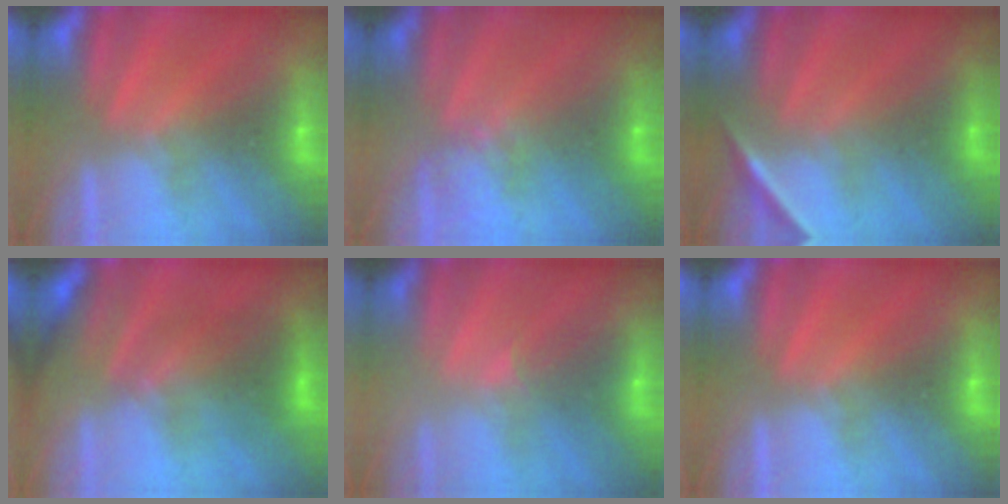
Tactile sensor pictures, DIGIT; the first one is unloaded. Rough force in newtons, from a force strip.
{"total": 4.3}
{"total": 1.6}
{"total": 2.4}
{"total": 2.0}
{"total": 0.0}